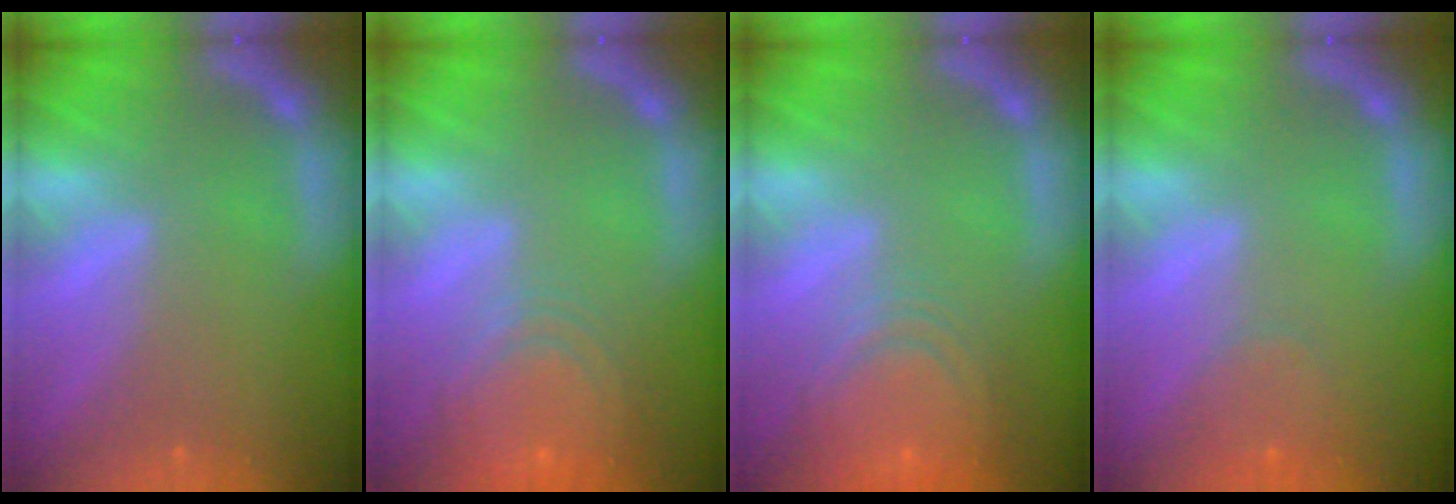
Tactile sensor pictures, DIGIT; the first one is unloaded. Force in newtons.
{"total": 8.5}
{"total": 9.1}
{"total": 2.4}